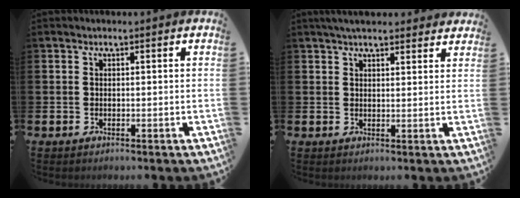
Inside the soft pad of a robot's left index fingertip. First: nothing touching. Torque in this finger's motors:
{"motor_torque": [1.02, -1.11, 0.30, 0.06]}